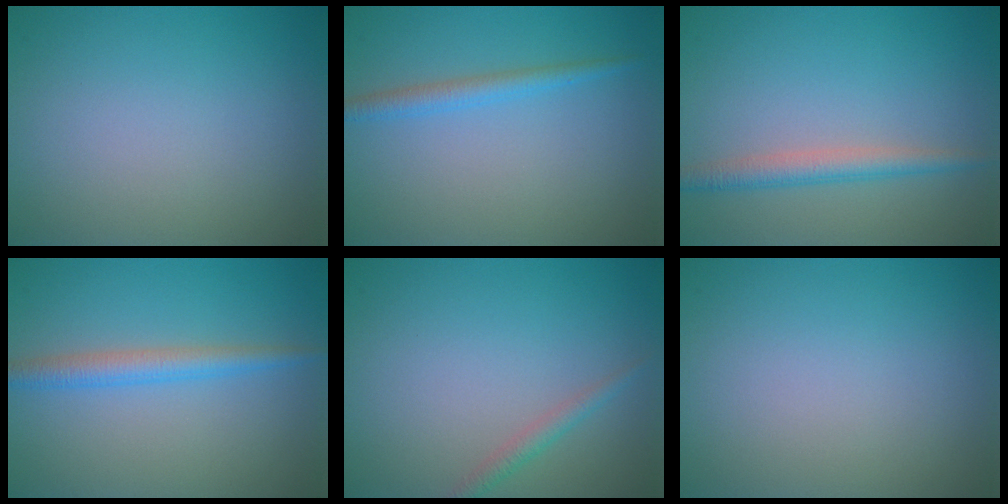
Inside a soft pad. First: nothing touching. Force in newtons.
{"total": 1.9, "press": 1.9, "slide": 0.1}
{"total": 2.5, "press": 2.5, "slide": 0.0}
{"total": 2.5, "press": 2.5, "slide": 0.1}
{"total": 1.3, "press": 1.3, "slide": 0.0}
{"total": 0.0}